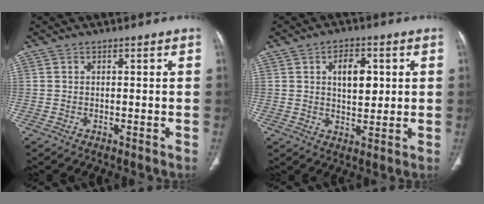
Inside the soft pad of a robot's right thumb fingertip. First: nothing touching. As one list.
[{"total": 7.1, "force": [1.8, 4.0, 5.6], "torque": [-0.062, -0.012, 0.029]}]